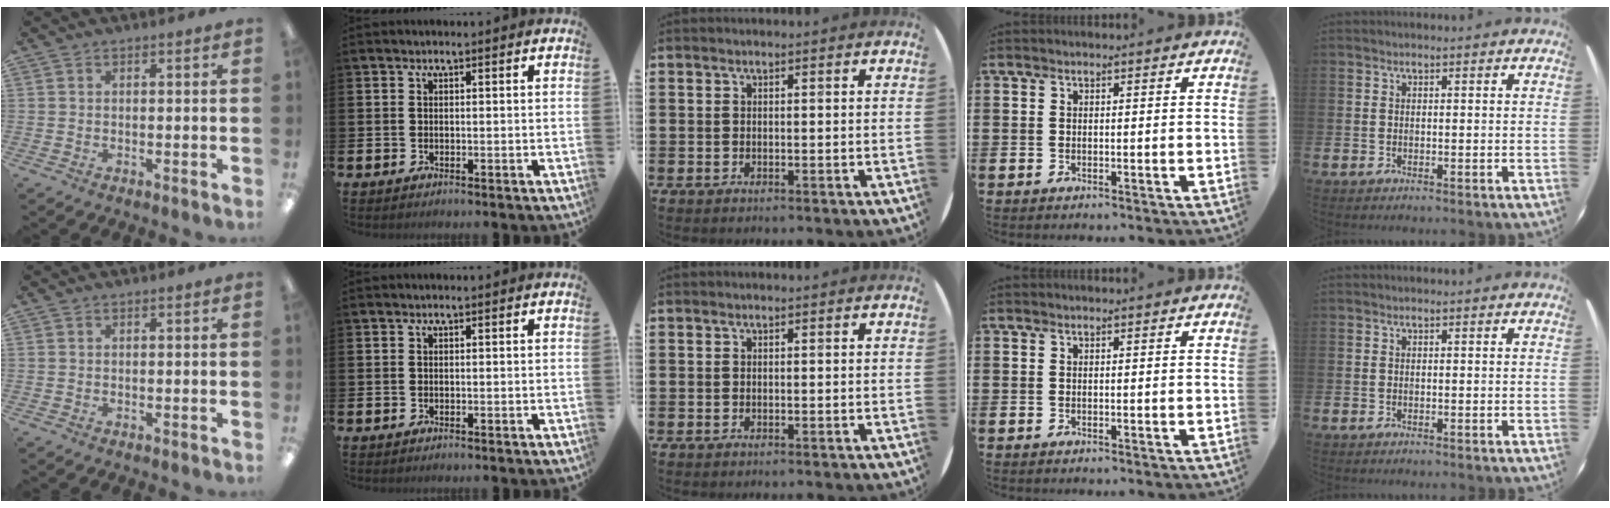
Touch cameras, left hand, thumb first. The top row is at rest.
{}